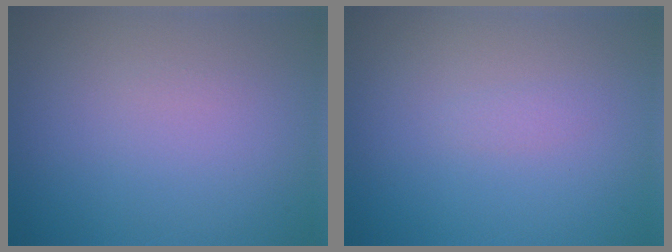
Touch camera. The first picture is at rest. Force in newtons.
{"total": 0.5, "press": 0.5, "slide": 0.0}